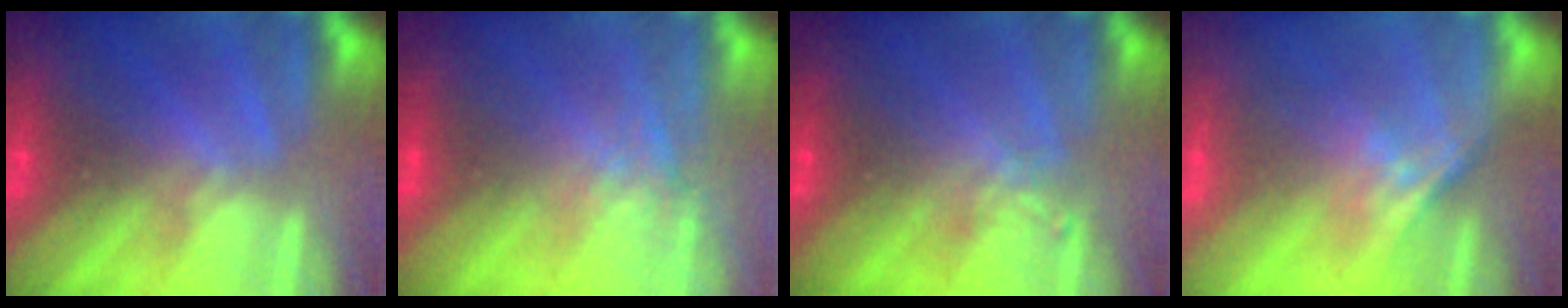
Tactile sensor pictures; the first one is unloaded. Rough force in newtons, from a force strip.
{"total": 1.3}
{"total": 2.3}
{"total": 1.6}